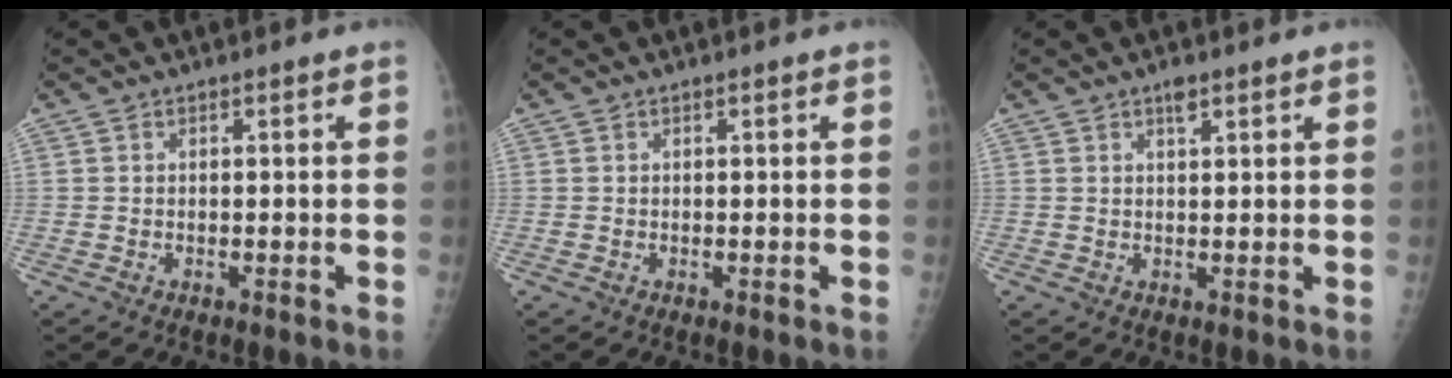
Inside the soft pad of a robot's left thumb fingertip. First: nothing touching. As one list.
[{"total": 0.0}, {"total": 2.1, "force": [1.4, 0.6, 1.4], "torque": [-0.018, -0.006, 0.023]}]